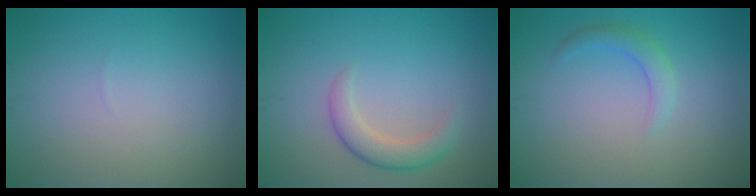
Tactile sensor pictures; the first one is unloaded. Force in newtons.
{"total": 2.7, "press": 2.7, "slide": 0.2}
{"total": 1.7, "press": 1.7, "slide": 0.1}